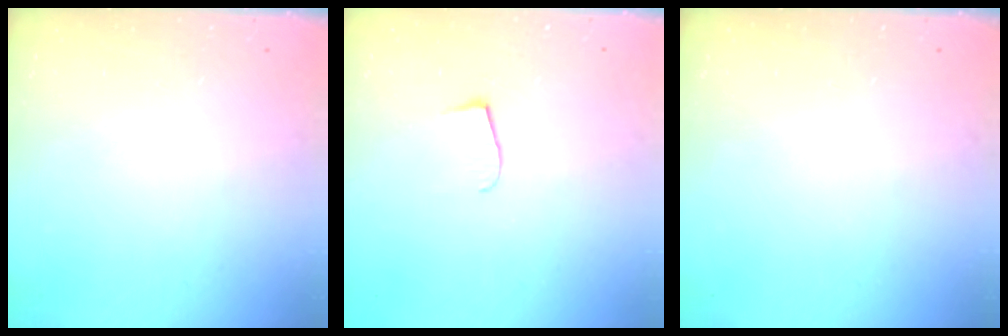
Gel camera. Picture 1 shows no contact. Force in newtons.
{"total": 6.3, "press": 6.2, "slide": 0.8}
{"total": 0.0}